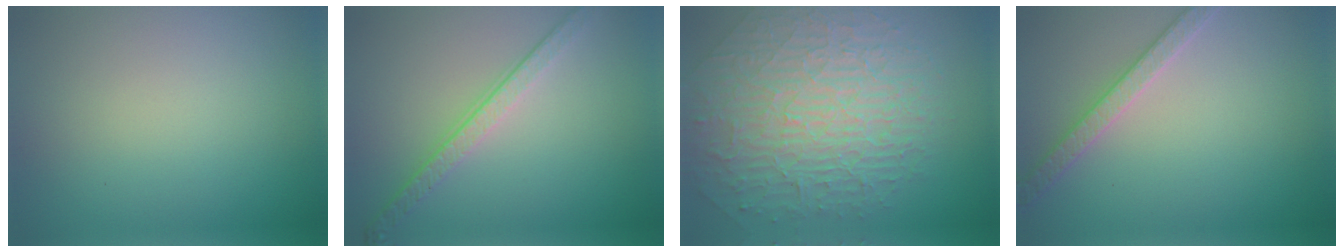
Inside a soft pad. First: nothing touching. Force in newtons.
{"total": 4.0, "press": 2.8, "slide": 2.8}
{"total": 10.2, "press": 6.7, "slide": 7.6}
{"total": 2.7, "press": 2.7, "slide": 0.3}